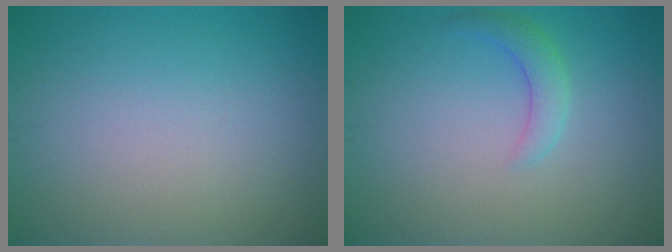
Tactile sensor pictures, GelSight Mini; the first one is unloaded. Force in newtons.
{"total": 2.0, "press": 2.0, "slide": 0.1}